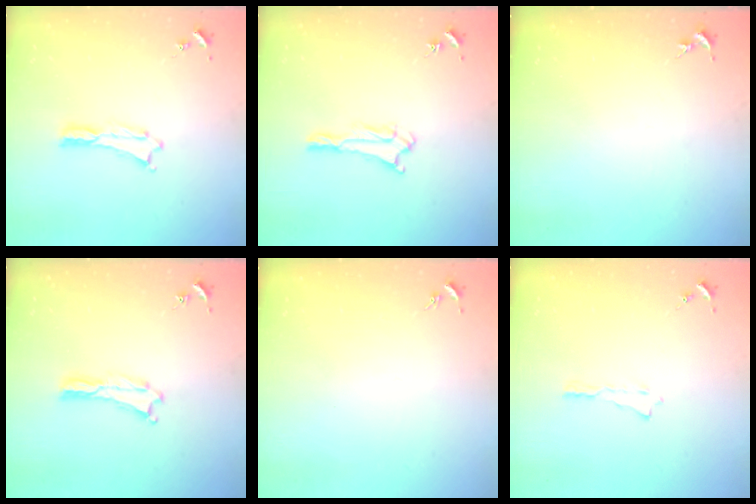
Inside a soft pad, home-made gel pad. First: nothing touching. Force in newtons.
{"total": 1.7, "press": 1.7, "slide": 0.2}
{"total": 0.0}
{"total": 0.0}
{"total": 0.0}
{"total": 0.0}